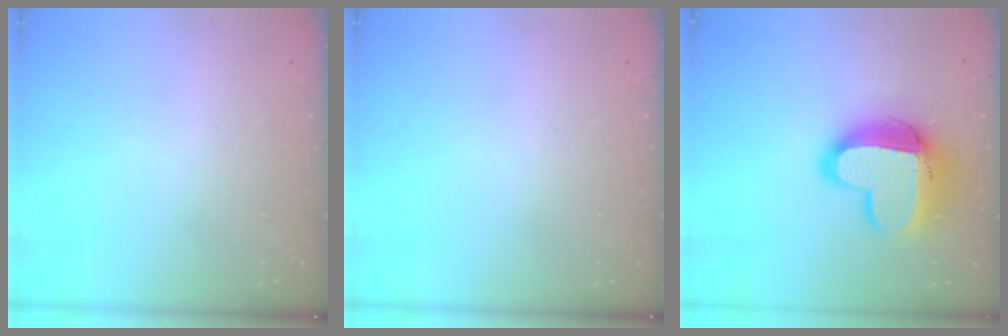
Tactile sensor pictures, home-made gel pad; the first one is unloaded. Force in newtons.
{"total": 0.0}
{"total": 16.3, "press": 16.2, "slide": 1.4}